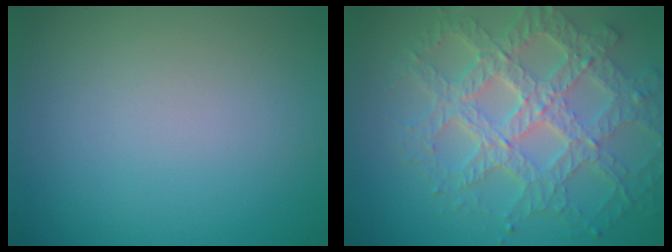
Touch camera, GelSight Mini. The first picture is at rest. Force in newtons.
{"total": 8.1, "press": 6.0, "slide": 5.5}